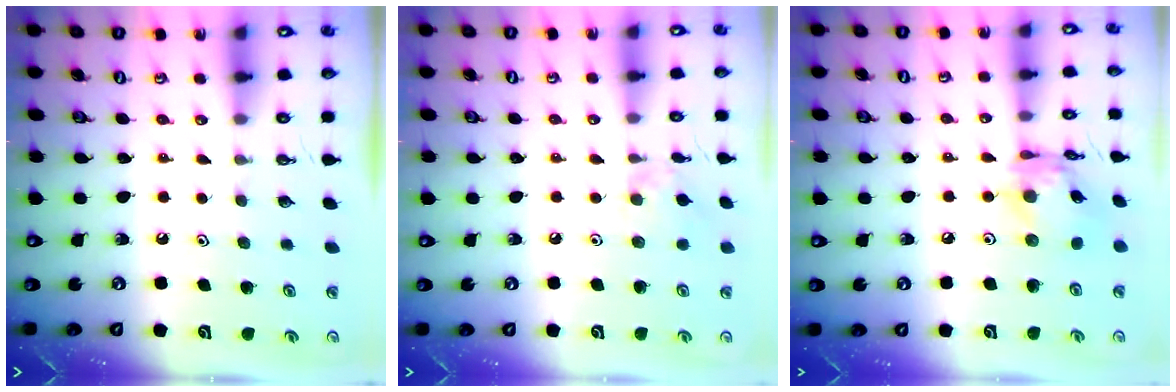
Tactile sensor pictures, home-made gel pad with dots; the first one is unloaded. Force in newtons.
{"total": 5.1, "press": 5.0, "slide": 0.7}
{"total": 11.6, "press": 11.6, "slide": 1.0}